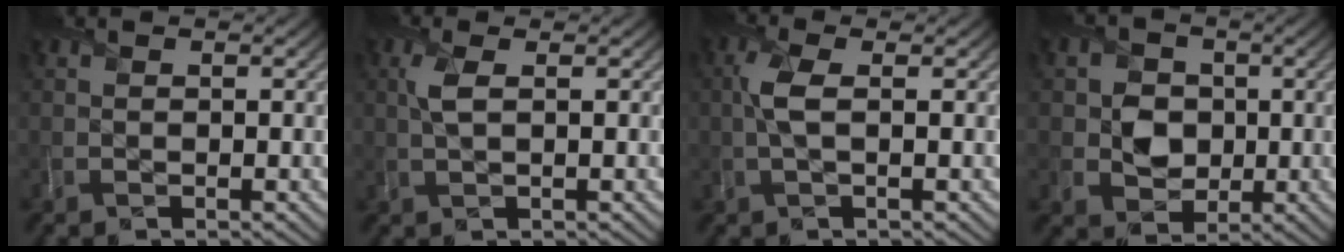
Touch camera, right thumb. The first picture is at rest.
{"total": 2.6, "force": [0.7, 0.9, 2.3], "torque": [-0.060, 0.005, 0.013]}
{"total": 3.3, "force": [0.3, 1.1, 3.1], "torque": [-0.075, 0.007, 0.003]}
{"total": 5.0, "force": [0.0, 4.6, 2.1], "torque": [-0.050, -0.008, -0.011]}